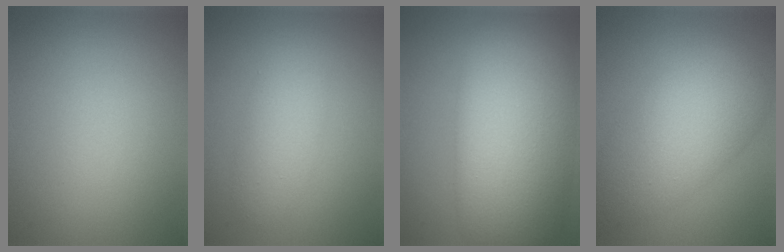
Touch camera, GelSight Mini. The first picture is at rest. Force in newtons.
{"total": 3.0, "press": 3.0, "slide": 0.2}
{"total": 13.1, "press": 13.1, "slide": 0.5}
{"total": 7.9, "press": 7.9, "slide": 0.2}